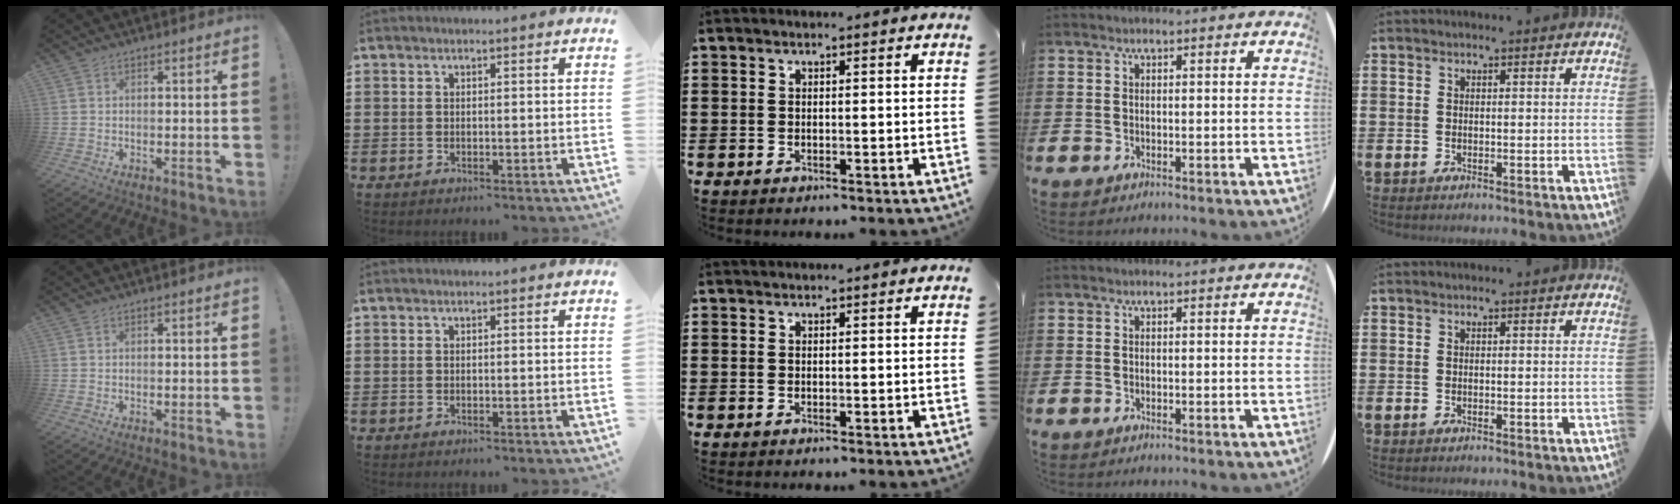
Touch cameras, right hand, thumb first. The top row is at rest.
{}